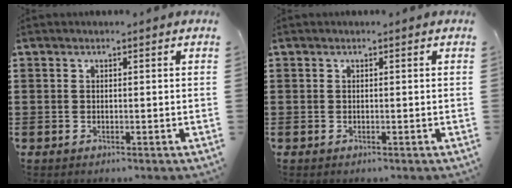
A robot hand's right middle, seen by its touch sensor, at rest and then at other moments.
{"total": 0.0}